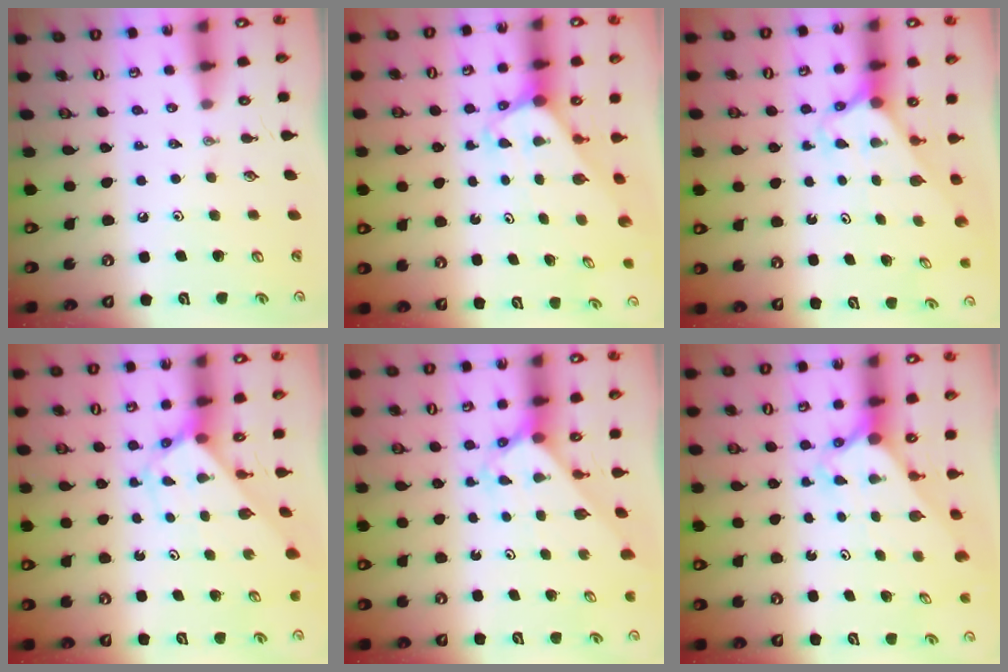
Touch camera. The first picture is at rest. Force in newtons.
{"total": 2.2, "press": 2.2, "slide": 0.1}
{"total": 2.5, "press": 2.5, "slide": 0.1}
{"total": 2.8, "press": 2.8, "slide": 0.1}
{"total": 2.6, "press": 2.6, "slide": 0.2}
{"total": 2.6, "press": 2.6, "slide": 0.2}